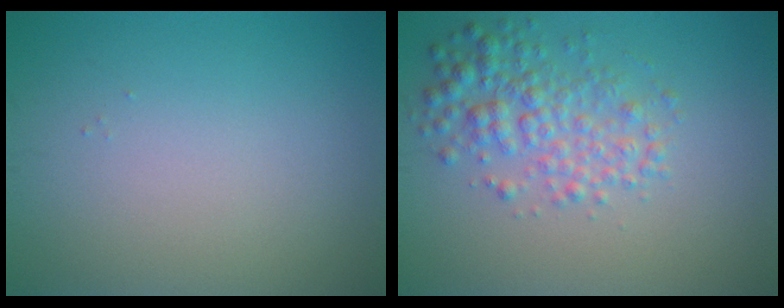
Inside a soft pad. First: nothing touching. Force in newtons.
{"total": 3.9, "press": 3.9, "slide": 0.0}